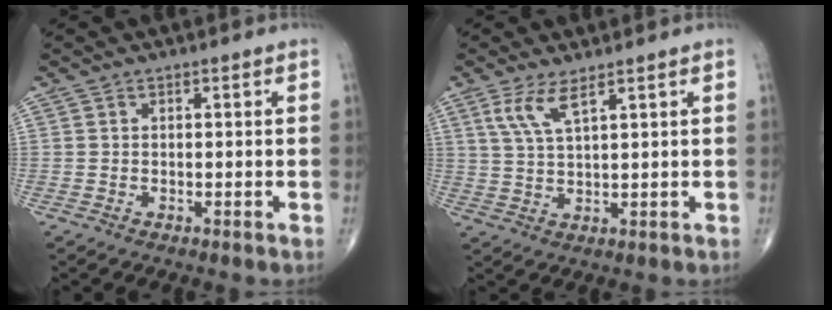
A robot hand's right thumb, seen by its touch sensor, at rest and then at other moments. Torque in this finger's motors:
{"motor_torque": [-0.11, -0.11, 0.10, -0.04, 0.15]}